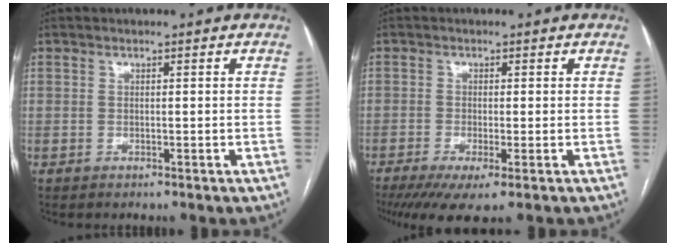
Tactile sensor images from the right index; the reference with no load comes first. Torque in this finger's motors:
{"motor_torque": [1.41, -0.73, 0.61, 0.15]}